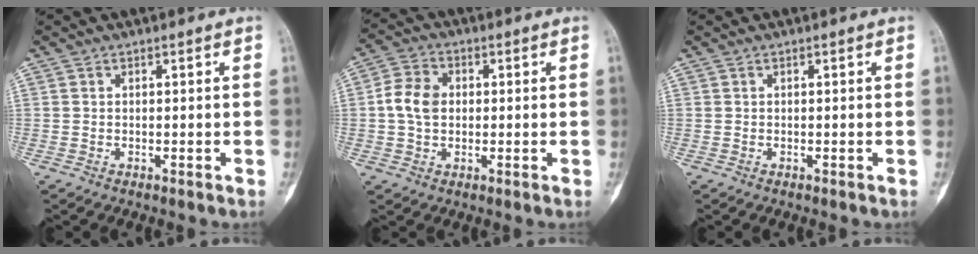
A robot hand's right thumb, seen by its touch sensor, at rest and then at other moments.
{"total": 6.8, "force": [0.3, 5.2, 4.4], "torque": [-0.077, 0.012, -0.001]}
{"total": 0.0}